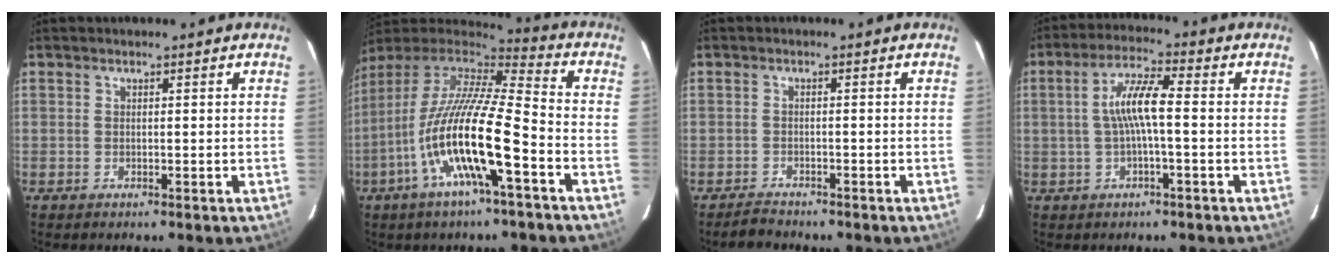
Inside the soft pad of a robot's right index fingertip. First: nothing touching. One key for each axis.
{"total": 19.4, "fx": -7.4, "fy": 3.0, "fz": 17.7, "tx": -0.318, "ty": -0.029, "tz": -0.148}
{"total": 2.4, "fx": -2.3, "fy": 0.8, "fz": 0.3, "tx": -0.016, "ty": 0.002, "tz": -0.041}
{"total": 7.0, "fx": -0.4, "fy": 0.9, "fz": 6.9, "tx": -0.141, "ty": 0.012, "tz": -0.007}